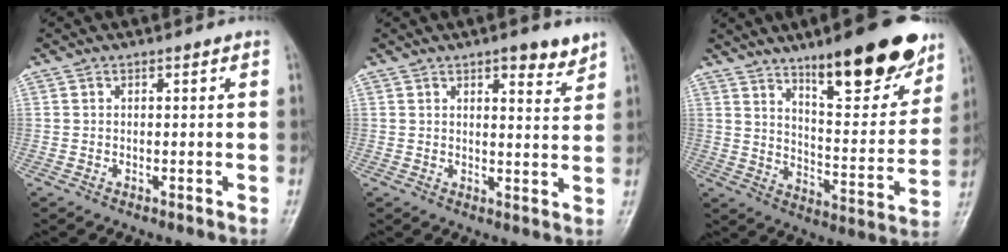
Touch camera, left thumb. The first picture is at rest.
{"total": 5.4, "force": [3.8, 1.5, 3.5], "torque": [-0.034, -0.025, 0.050]}
{"total": 21.4, "force": [13.7, 6.2, 15.2], "torque": [-0.173, -0.071, 0.209]}